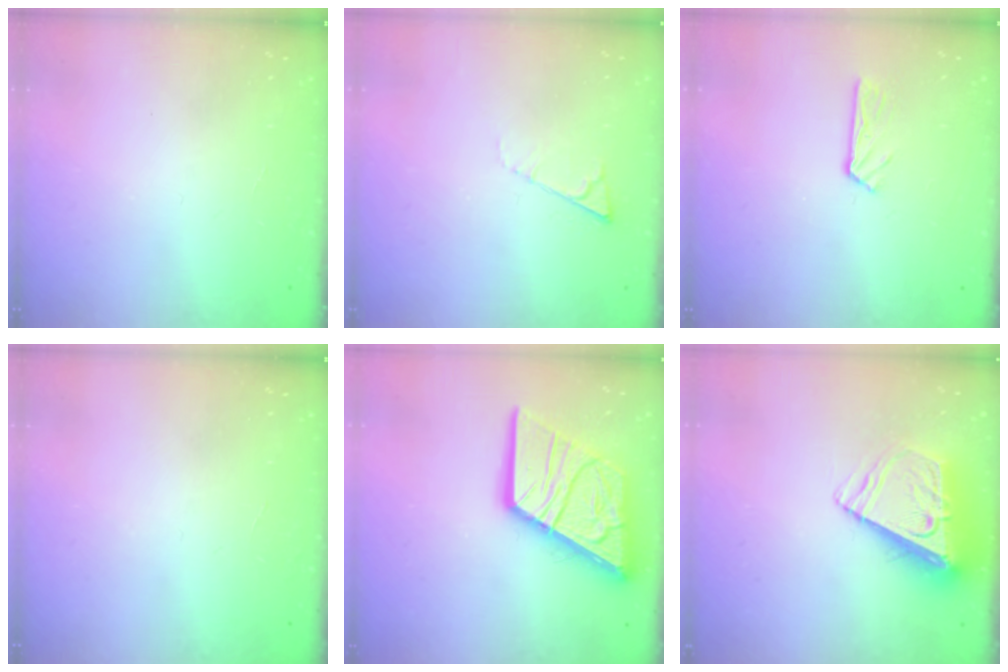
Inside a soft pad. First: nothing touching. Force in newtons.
{"total": 5.5, "press": 5.4, "slide": 0.8}
{"total": 4.0, "press": 4.0, "slide": 0.4}
{"total": 0.0}
{"total": 21.2, "press": 21.1, "slide": 2.4}
{"total": 9.9, "press": 9.9, "slide": 1.3}